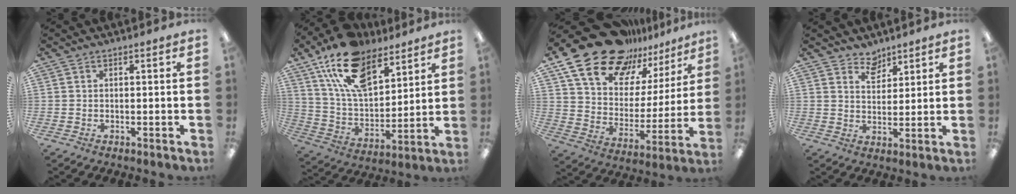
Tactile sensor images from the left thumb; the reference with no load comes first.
{"total": 18.8, "force": [12.2, 9.8, 10.5], "torque": [-0.201, -0.047, 0.225]}
{"total": 20.9, "force": [16.8, 10.1, 7.4], "torque": [-0.148, -0.114, 0.303]}
{"total": 5.4, "force": [4.6, 2.7, 0.8], "torque": [-0.008, -0.029, 0.083]}